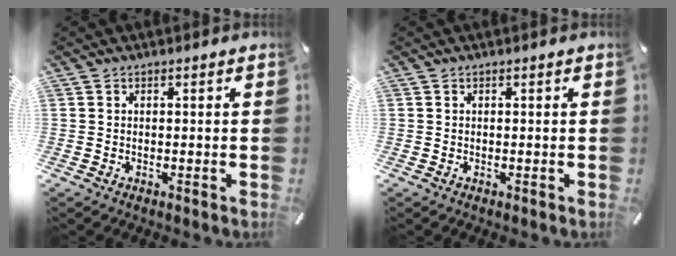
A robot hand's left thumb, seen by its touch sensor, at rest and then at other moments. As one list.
[{"total": 0.0}]